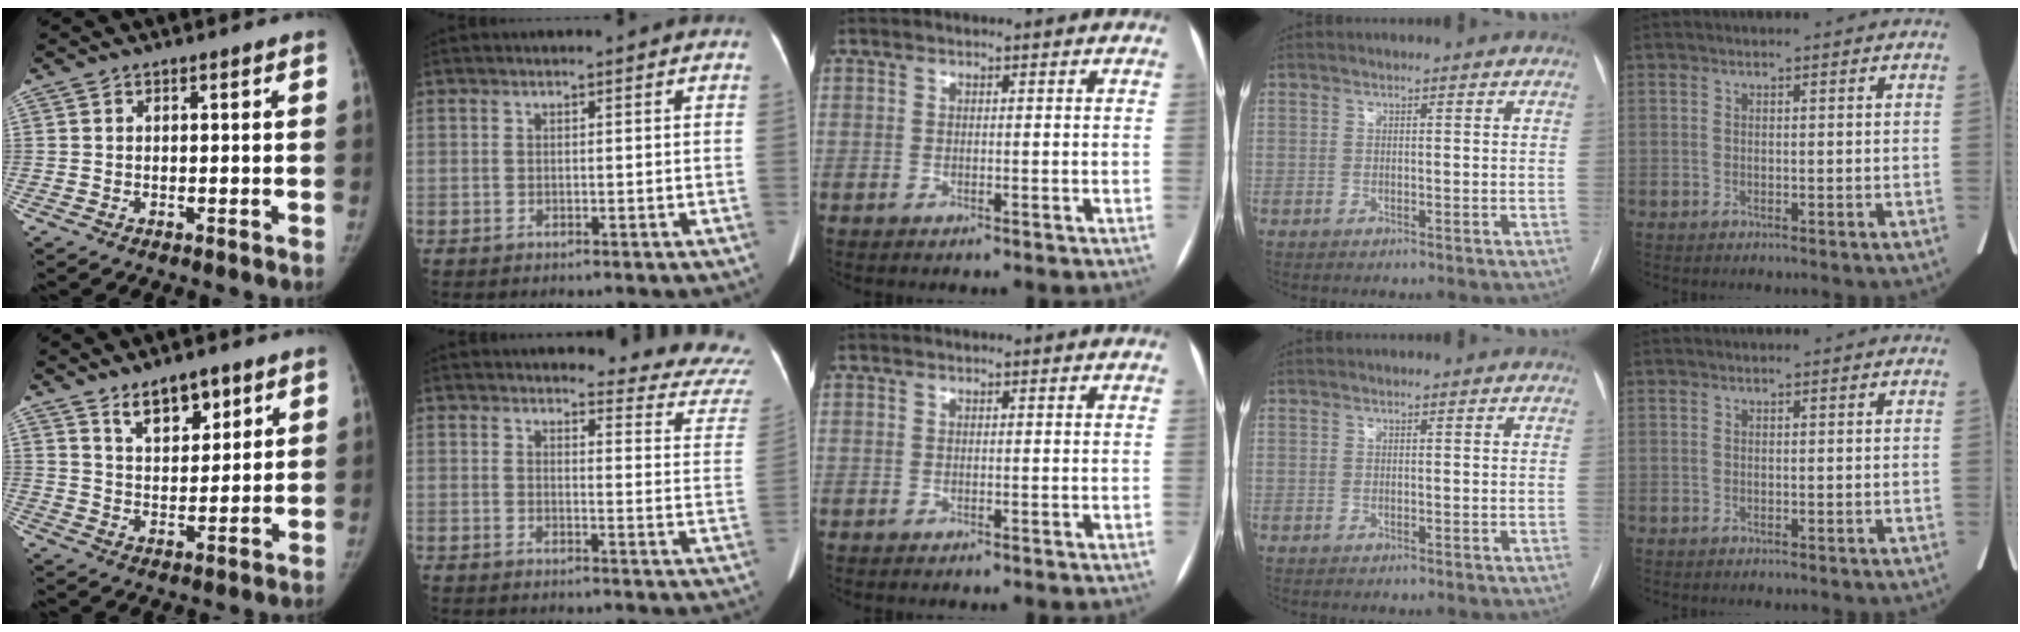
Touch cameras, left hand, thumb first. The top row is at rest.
{"thumb": {"total": 8.1, "force": [5.2, 4.0, 4.7], "torque": [-0.040, -0.038, 0.091]}, "index": {"total": 12.1, "force": [12.0, 0.7, 1.3], "torque": [0.008, -0.096, 0.101]}}